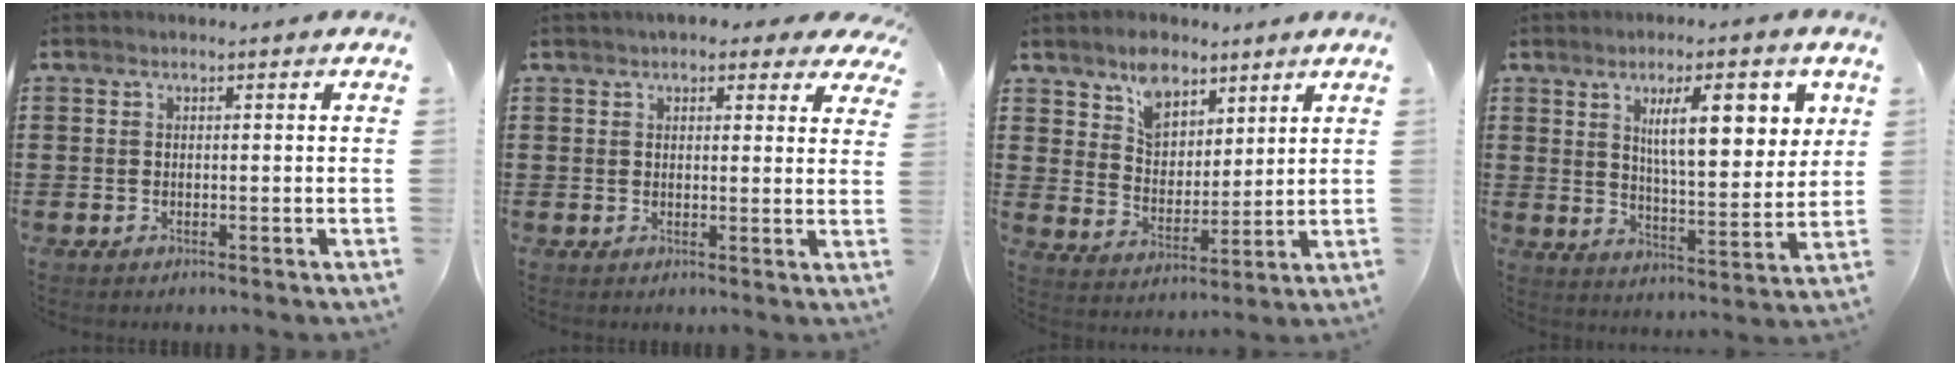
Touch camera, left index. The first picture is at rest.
{"total": 3.5, "force": [2.9, 1.7, 1.0], "torque": [-0.016, -0.005, 0.049]}
{"total": 7.1, "force": [5.4, 4.1, 2.0], "torque": [-0.039, -0.013, 0.099]}
{"total": 10.8, "force": [4.6, 3.5, 9.2], "torque": [-0.144, -0.009, 0.070]}